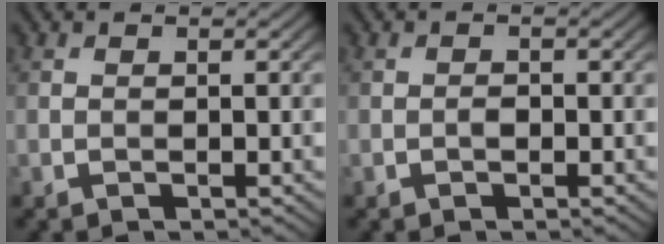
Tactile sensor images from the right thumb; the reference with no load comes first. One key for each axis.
{"total": 0.8, "fx": -0.4, "fy": 0.5, "fz": 0.5, "tx": -0.009, "ty": 0.002, "tz": -0.009}